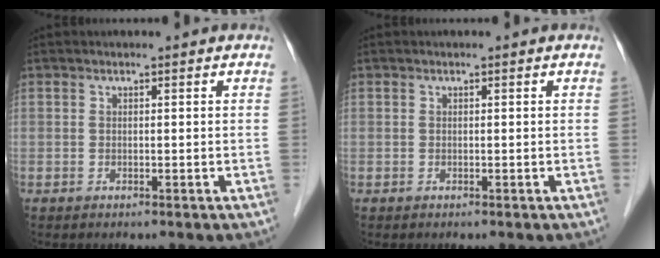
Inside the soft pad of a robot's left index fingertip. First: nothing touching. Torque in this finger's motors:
{"motor_torque": [0.00, 0.00, 0.00, 0.00]}